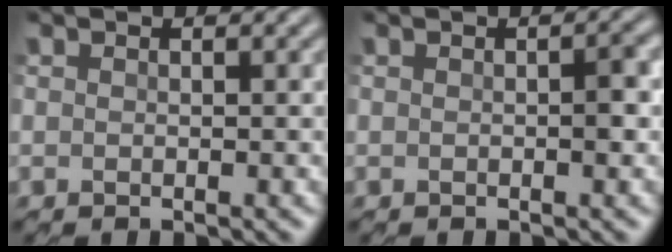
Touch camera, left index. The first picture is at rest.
{"total": 1.7, "force": [-0.1, 0.7, 1.6], "torque": [-0.026, 0.002, -0.002]}